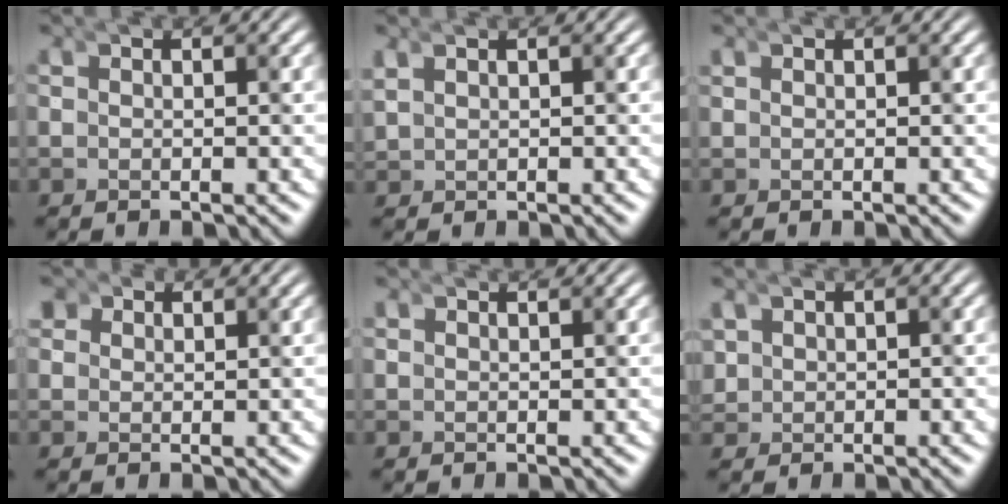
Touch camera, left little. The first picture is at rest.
{"total": 1.2, "force": [0.4, 0.9, 0.5], "torque": [-0.021, -0.003, 0.015]}
{"total": 0.0}
{"total": 1.7, "force": [0.7, -0.7, -1.4], "torque": [0.002, -0.016, 0.025]}
{"total": 0.8, "force": [0.8, 0.3, -0.1], "torque": [0.002, 0.002, 0.010]}
{"total": 1.5, "force": [0.7, 1.3, 0.2], "torque": [-0.015, -0.007, 0.018]}